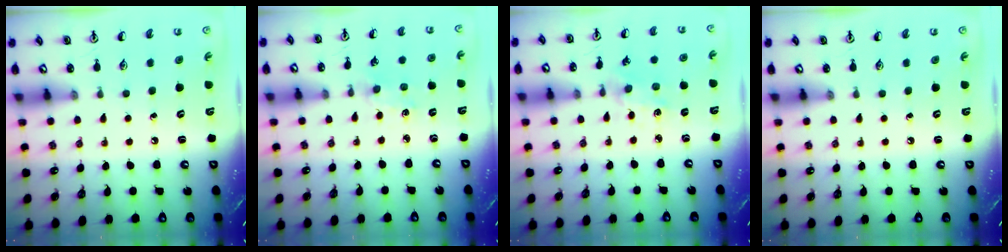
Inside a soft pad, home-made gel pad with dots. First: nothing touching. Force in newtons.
{"total": 0.7, "press": 0.7, "slide": 0.2}
{"total": 2.5, "press": 2.5, "slide": 0.5}
{"total": 0.0}